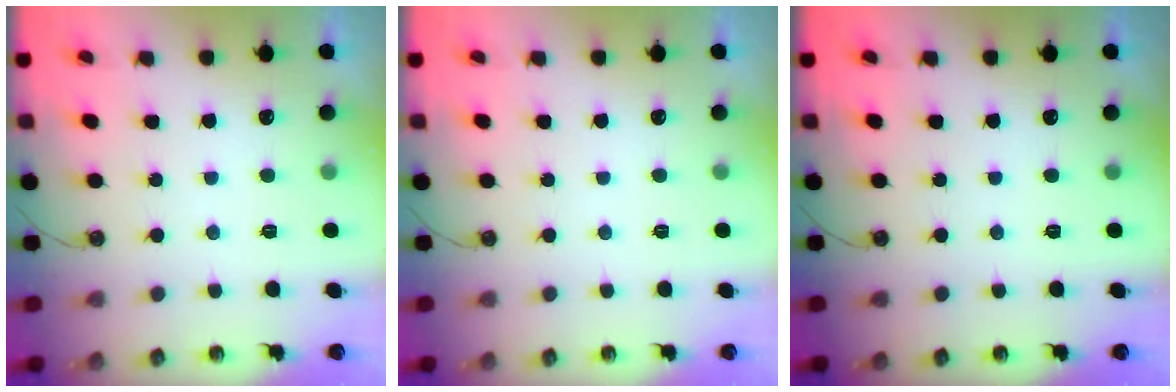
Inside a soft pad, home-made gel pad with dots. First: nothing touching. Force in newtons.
{"total": 0.0}
{"total": 0.0}